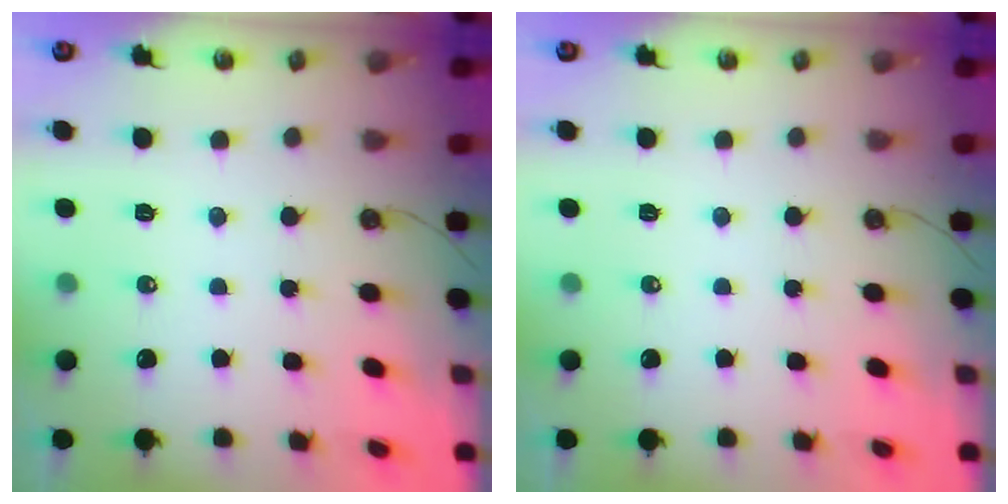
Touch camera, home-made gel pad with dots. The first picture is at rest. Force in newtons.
{"total": 0.0}